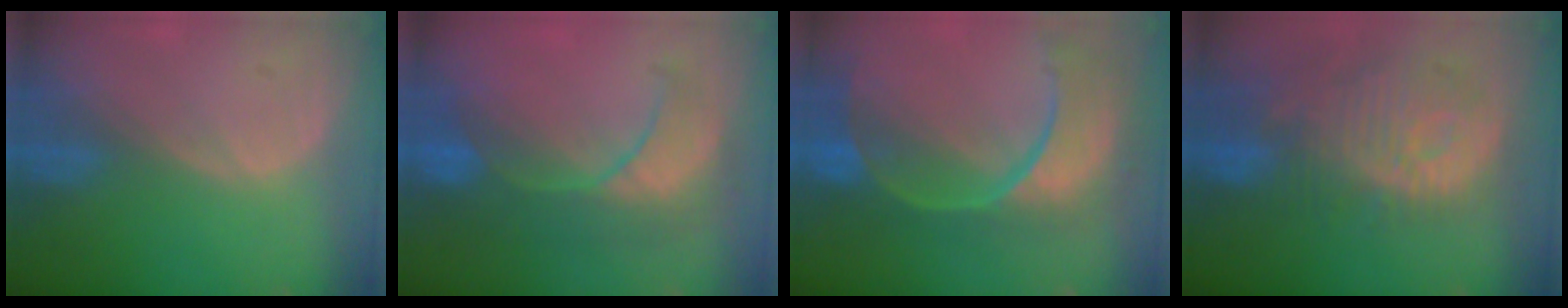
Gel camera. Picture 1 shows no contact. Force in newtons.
{"total": 8.7, "press": 8.5, "slide": 2.1}
{"total": 13.1, "press": 10.6, "slide": 7.7}
{"total": 12.6, "press": 11.2, "slide": 5.9}